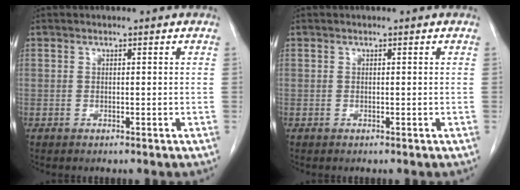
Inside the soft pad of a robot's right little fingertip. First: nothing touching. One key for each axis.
{"total": 0.0}